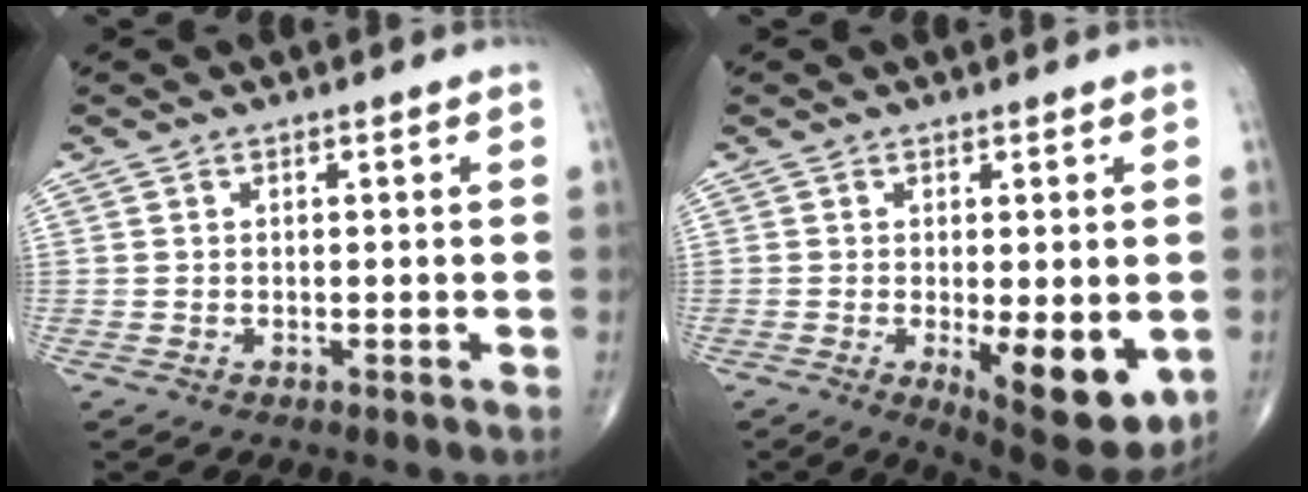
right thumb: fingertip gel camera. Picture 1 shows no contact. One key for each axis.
{"total": 12.1, "fx": -2.8, "fy": 4.2, "fz": 11.0, "tx": -0.132, "ty": -0.025, "tz": -0.028}